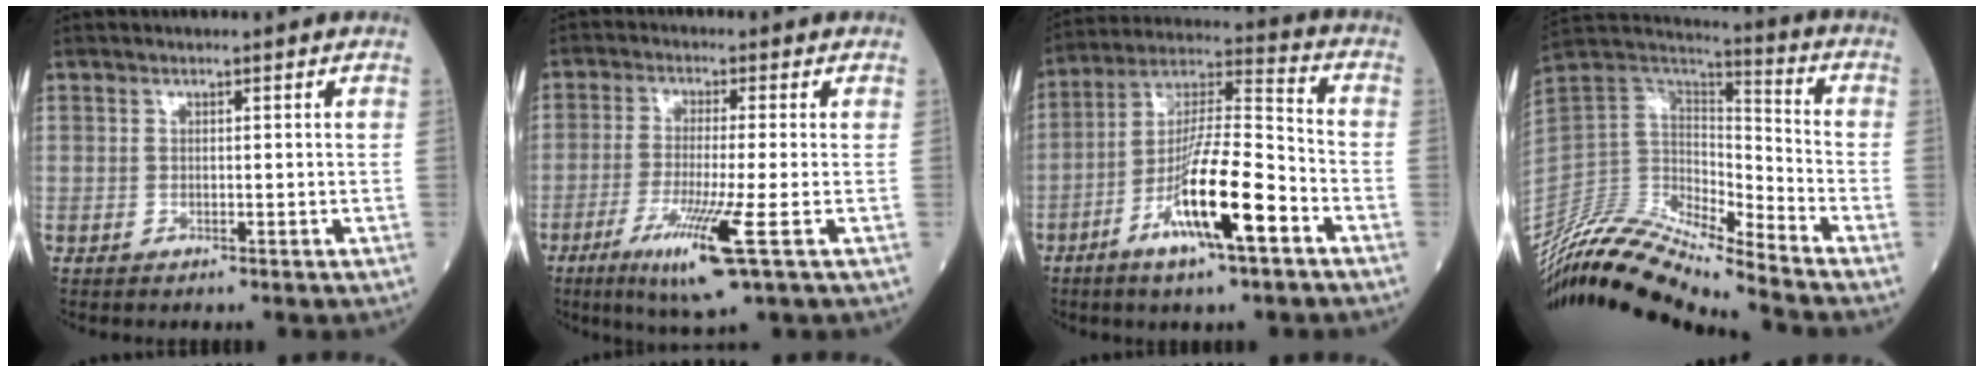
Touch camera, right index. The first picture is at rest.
{"total": 9.6, "force": [-4.1, -0.7, 8.7], "torque": [-0.165, -0.032, -0.074]}
{"total": 15.0, "force": [-6.7, 1.7, 13.3], "torque": [-0.250, -0.008, -0.121]}
{"total": 17.9, "force": [-16.3, 1.4, 7.3], "torque": [-0.140, 0.036, -0.310]}